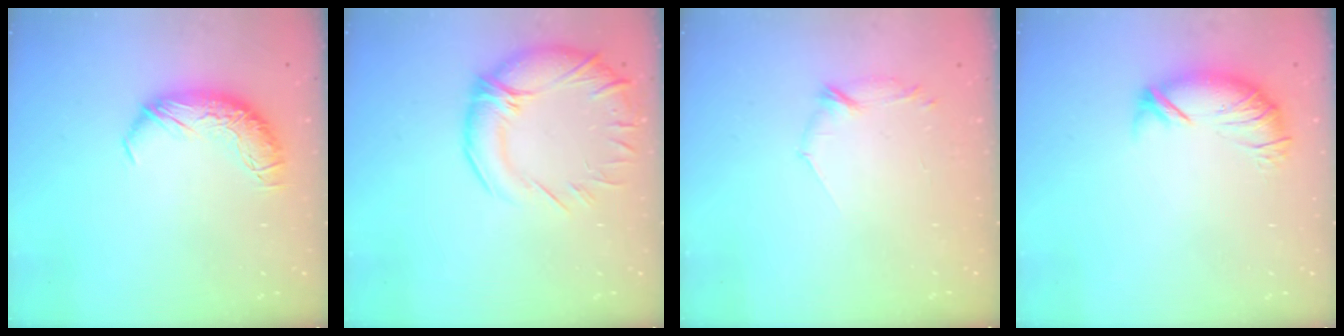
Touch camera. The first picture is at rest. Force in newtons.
{"total": 7.4, "press": 5.4, "slide": 5.0}
{"total": 7.0, "press": 7.0, "slide": 0.7}
{"total": 3.7, "press": 3.2, "slide": 1.8}